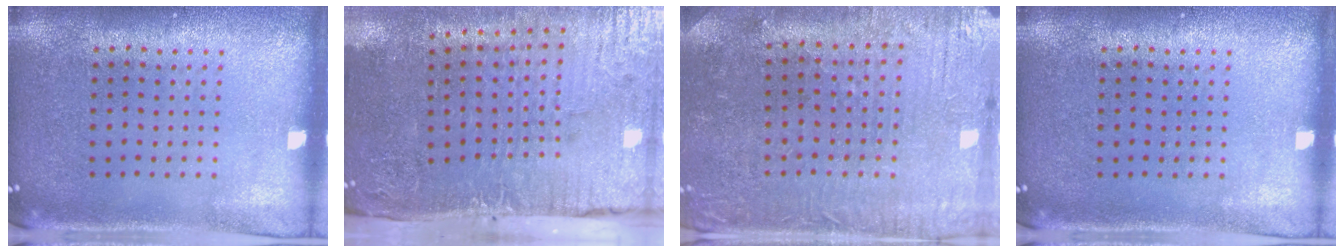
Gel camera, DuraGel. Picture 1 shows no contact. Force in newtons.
{"total": 4.9, "press": 4.0, "slide": 2.9}
{"total": 1.0, "press": 0.9, "slide": 0.4}
{"total": 0.0}